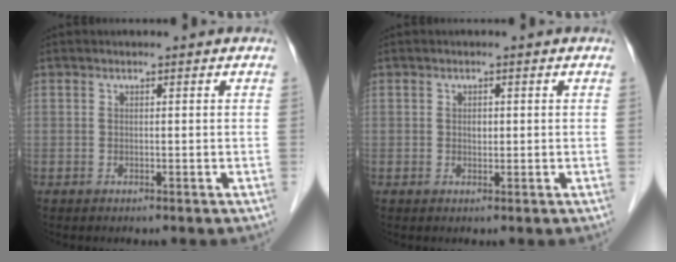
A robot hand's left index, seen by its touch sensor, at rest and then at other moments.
{"total": 1.1, "force": [0.2, 0.7, 0.7], "torque": [-0.012, 0.001, 0.002]}